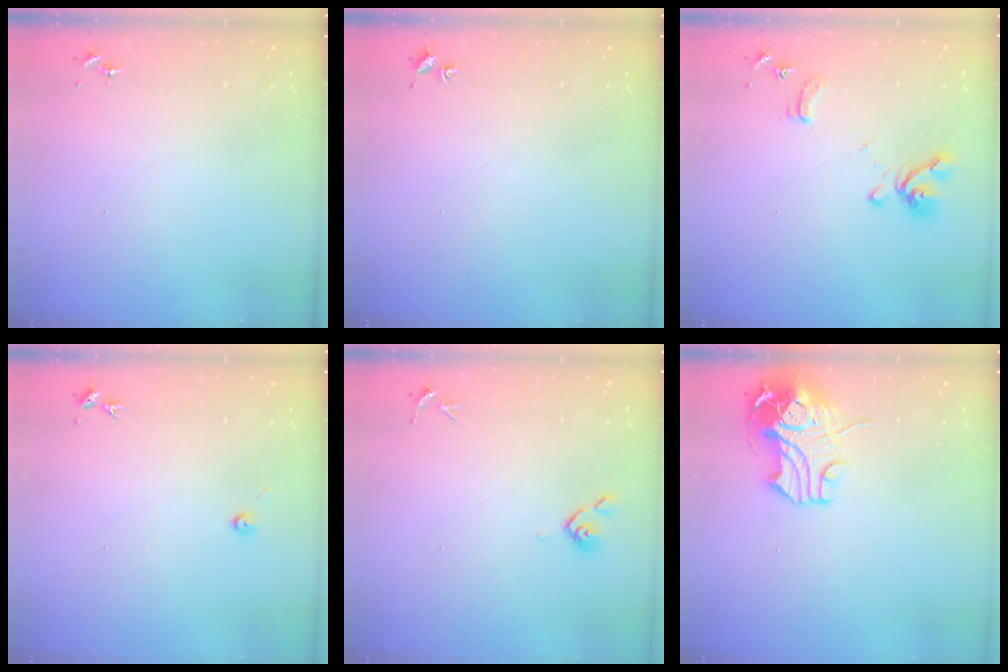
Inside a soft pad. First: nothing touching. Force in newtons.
{"total": 1.8, "press": 1.8, "slide": 0.2}
{"total": 12.8, "press": 12.7, "slide": 1.4}
{"total": 3.0, "press": 3.0, "slide": 0.3}
{"total": 3.8, "press": 3.7, "slide": 0.8}
{"total": 12.8, "press": 12.6, "slide": 2.3}